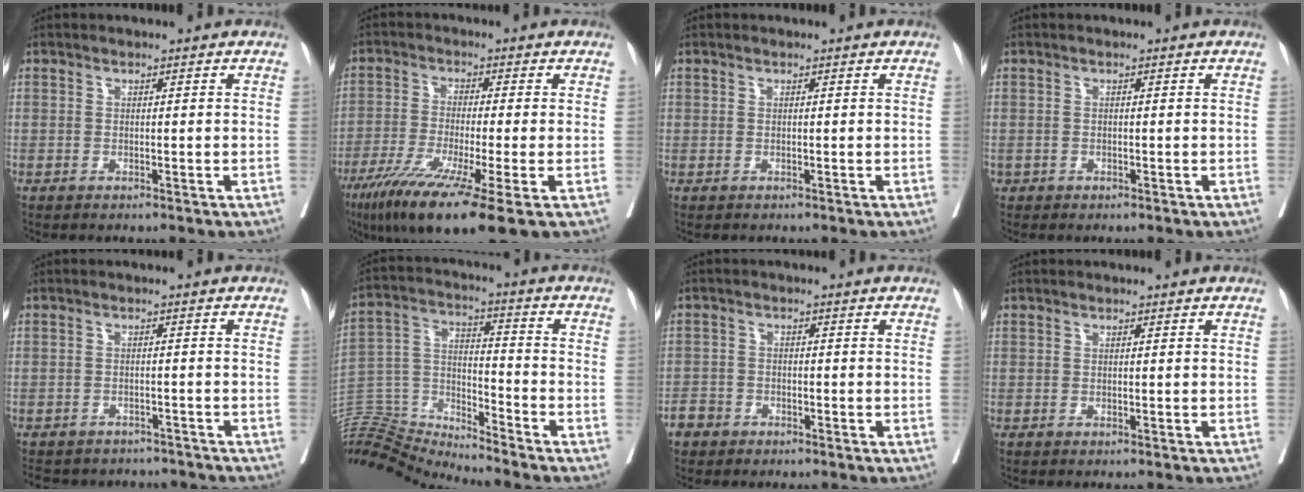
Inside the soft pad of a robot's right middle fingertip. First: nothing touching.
{"total": 13.4, "force": [-7.6, 0.1, 11.0], "torque": [-0.186, -0.042, -0.126]}
{"total": 0.0}
{"total": 0.7, "force": [-0.3, 0.6, 0.2], "torque": [-0.004, 0.005, -0.001]}
{"total": 12.2, "force": [-11.1, 4.3, 2.7], "torque": [-0.058, 0.011, -0.133]}
{"total": 16.1, "force": [-15.9, -0.4, 2.6], "torque": [-0.056, 0.040, -0.291]}
{"total": 3.1, "force": [-2.2, 2.1, 0.5], "torque": [-0.013, 0.008, -0.039]}
{"total": 0.0}